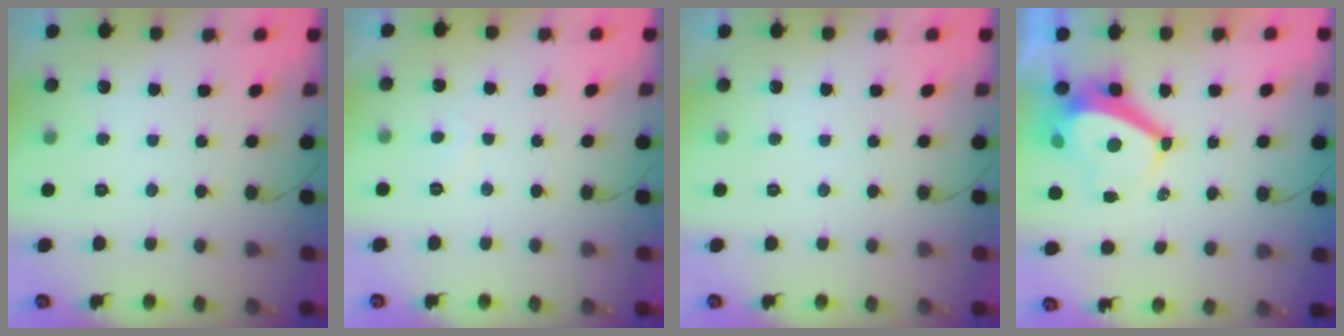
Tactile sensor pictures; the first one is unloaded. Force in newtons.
{"total": 1.8, "press": 1.8, "slide": 0.3}
{"total": 0.0}
{"total": 5.9, "press": 5.9, "slide": 0.7}